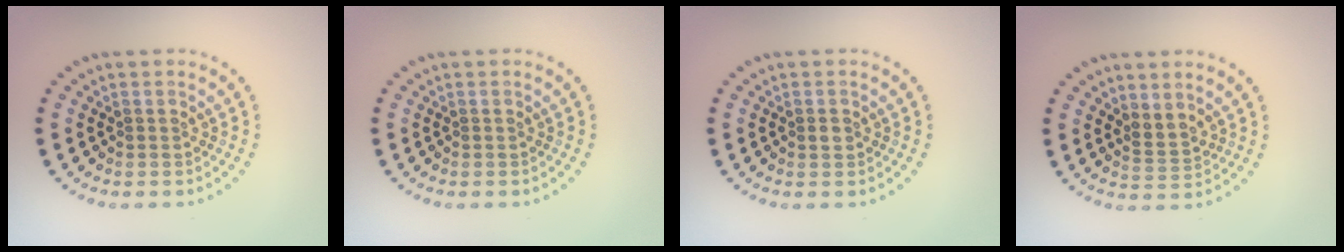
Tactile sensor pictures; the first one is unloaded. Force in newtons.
{"total": 0.0}
{"total": 0.7, "press": 0.7, "slide": 0.3}
{"total": 2.0, "press": 1.4, "slide": 1.4}